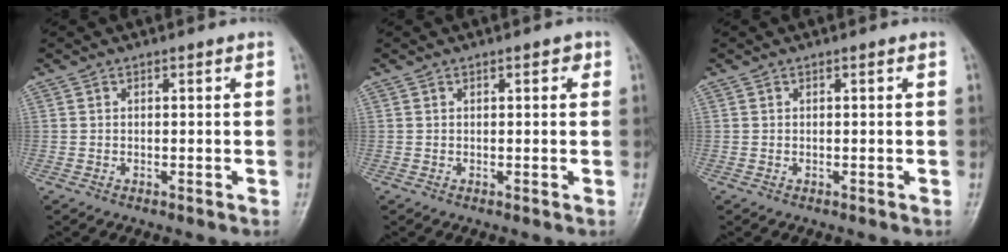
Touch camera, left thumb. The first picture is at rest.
{"total": 1.5, "force": [0.6, 0.8, 1.1], "torque": [-0.008, 0.001, 0.006]}
{"total": 0.0}